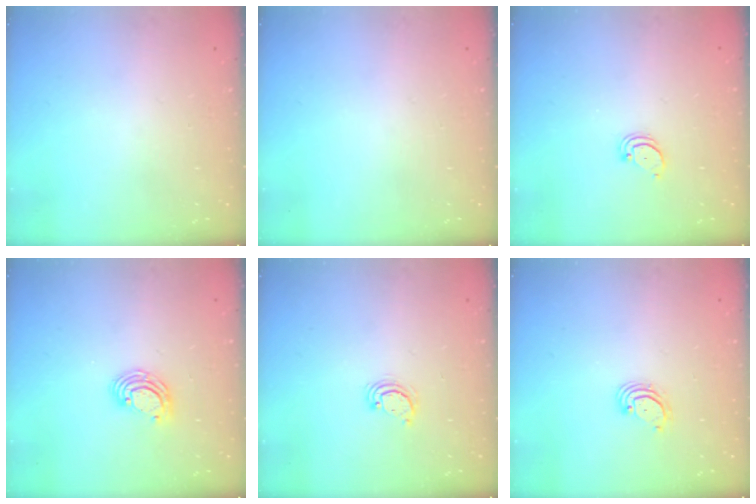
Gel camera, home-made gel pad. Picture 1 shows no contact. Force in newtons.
{"total": 0.0}
{"total": 2.0, "press": 2.0, "slide": 0.2}
{"total": 6.5, "press": 6.5, "slide": 0.6}
{"total": 3.0, "press": 3.0, "slide": 0.2}
{"total": 3.0, "press": 3.0, "slide": 0.3}